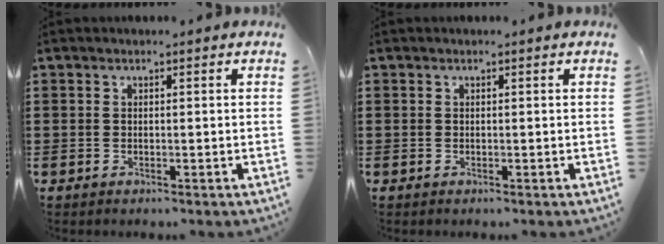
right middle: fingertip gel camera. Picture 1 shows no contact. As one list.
[{"total": 0.0}]